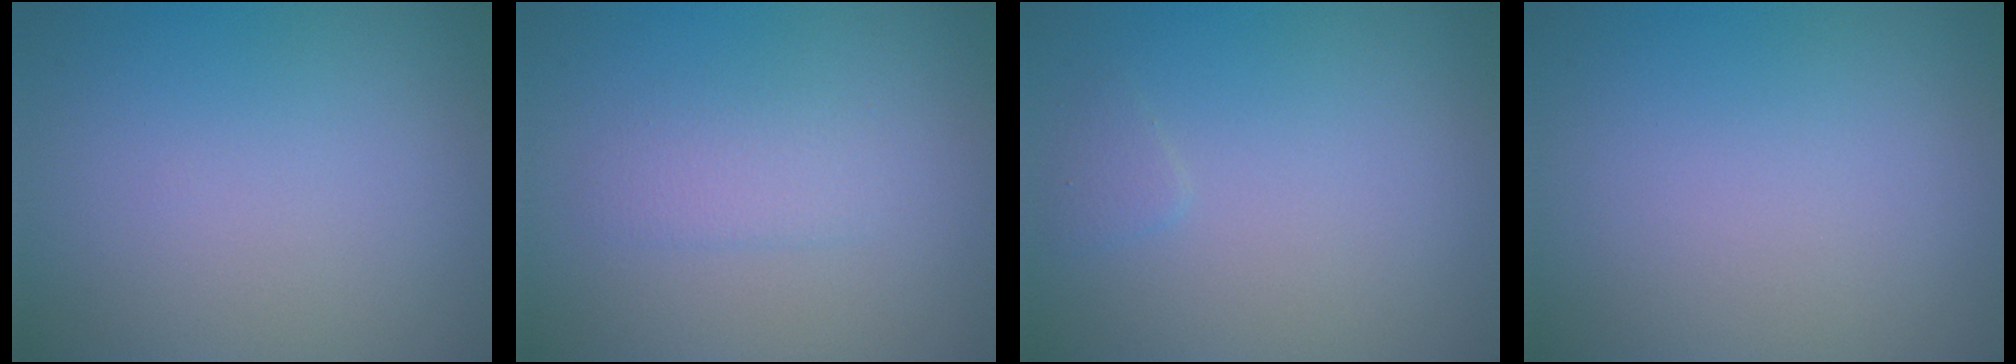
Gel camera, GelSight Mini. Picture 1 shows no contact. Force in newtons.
{"total": 1.7, "press": 1.7, "slide": 0.1}
{"total": 0.7, "press": 0.7, "slide": 0.1}
{"total": 0.0}